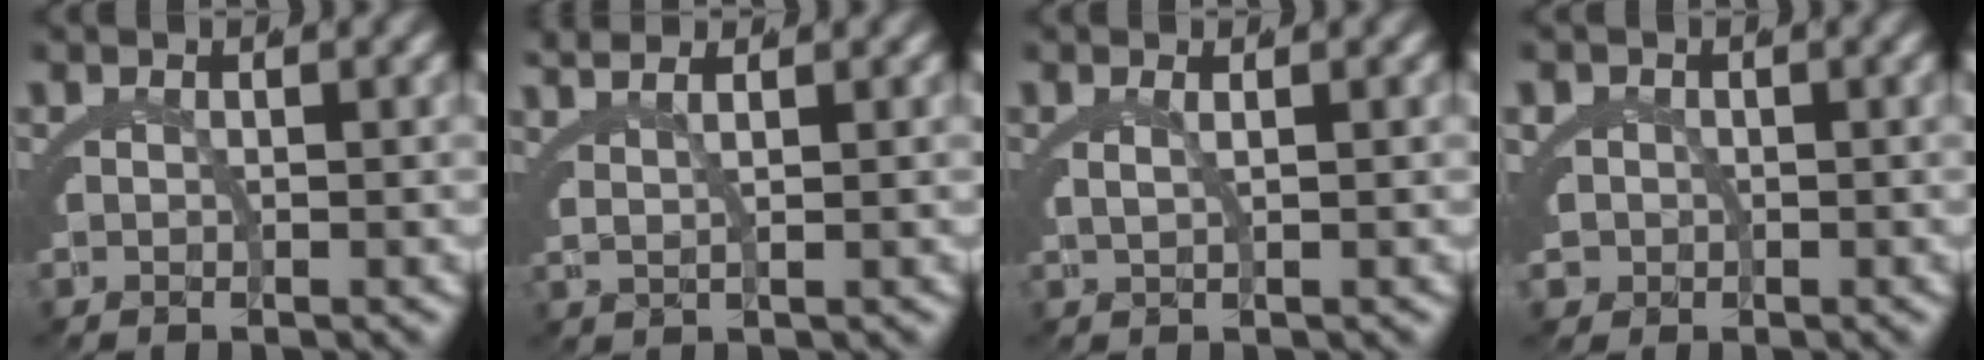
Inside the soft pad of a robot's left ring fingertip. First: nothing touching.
{"total": 3.7, "force": [2.9, 0.8, 2.2], "torque": [-0.030, 0.015, 0.045]}
{"total": 1.3, "force": [0.6, -0.5, 1.0], "torque": [-0.020, -0.004, 0.016]}
{"total": 4.5, "force": [-0.6, 4.2, 1.5], "torque": [-0.045, -0.021, -0.008]}